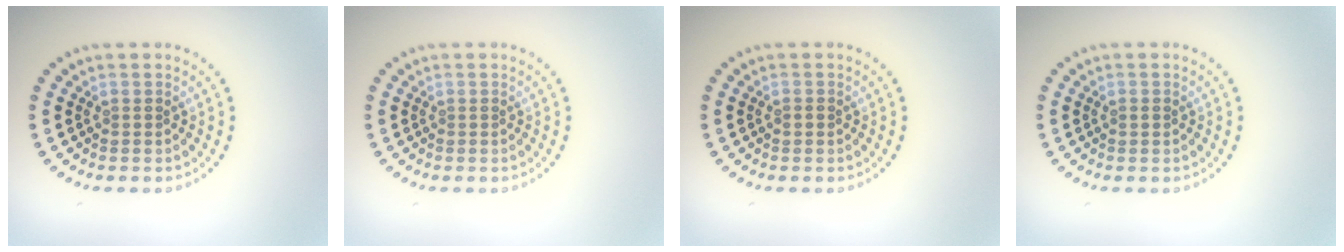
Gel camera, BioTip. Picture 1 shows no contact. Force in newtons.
{"total": 0.0}
{"total": 0.7, "press": 0.7, "slide": 0.1}
{"total": 0.8, "press": 0.8, "slide": 0.2}